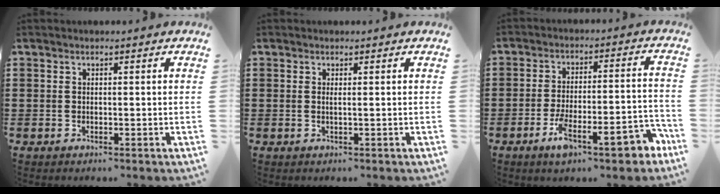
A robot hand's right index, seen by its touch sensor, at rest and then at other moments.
{"total": 0.6, "force": [0.1, -0.2, 0.6], "torque": [-0.012, -0.004, 0.002]}
{"total": 10.0, "force": [-5.4, 2.4, 8.0], "torque": [-0.131, 0.005, -0.098]}